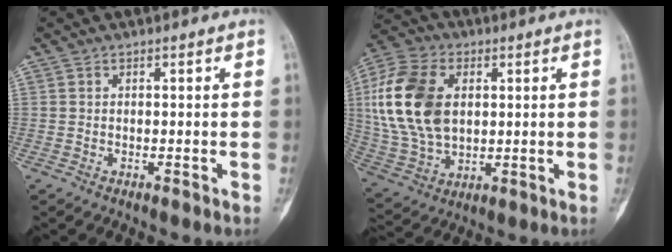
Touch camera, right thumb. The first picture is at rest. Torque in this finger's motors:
{"motor_torque": [-0.41, 2.46, 1.18, 0.50, 0.60]}